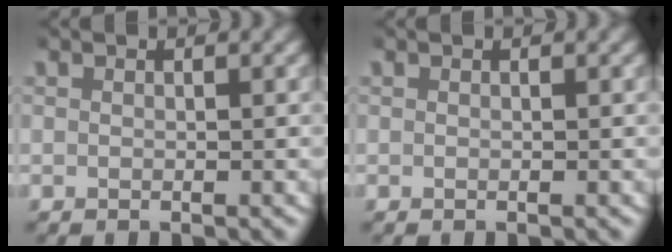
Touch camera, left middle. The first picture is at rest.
{"total": 0.0}